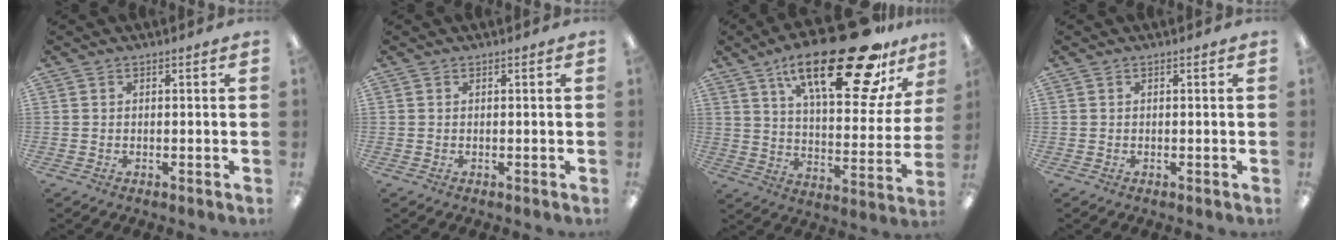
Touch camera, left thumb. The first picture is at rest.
{"total": 0.0}
{"total": 27.8, "force": [17.6, 9.3, 19.4], "torque": [-0.284, -0.104, 0.279]}
{"total": 0.0}